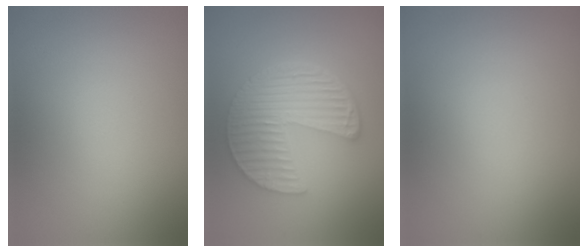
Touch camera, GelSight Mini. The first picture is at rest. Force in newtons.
{"total": 6.5, "press": 4.9, "slide": 4.2}
{"total": 0.0}